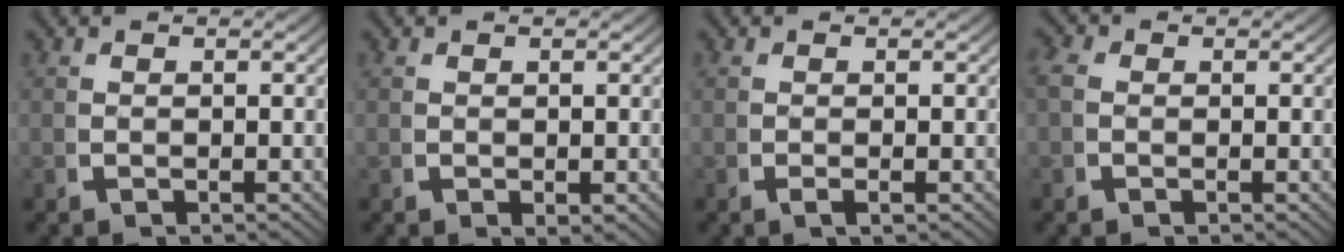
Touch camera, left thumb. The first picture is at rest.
{"total": 0.8, "force": [0.3, 0.4, 0.6], "torque": [-0.013, -0.005, 0.008]}
{"total": 0.8, "force": [-0.2, 0.1, 0.8], "torque": [-0.020, 0.000, -0.004]}
{"total": 1.5, "force": [0.0, 1.3, 0.7], "torque": [-0.020, -0.004, -0.002]}